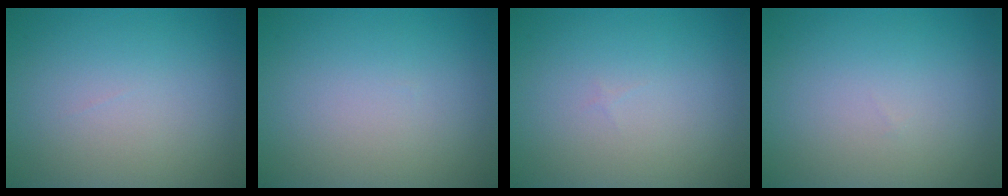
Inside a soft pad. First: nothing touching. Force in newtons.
{"total": 0.0}
{"total": 0.0}
{"total": 0.0}